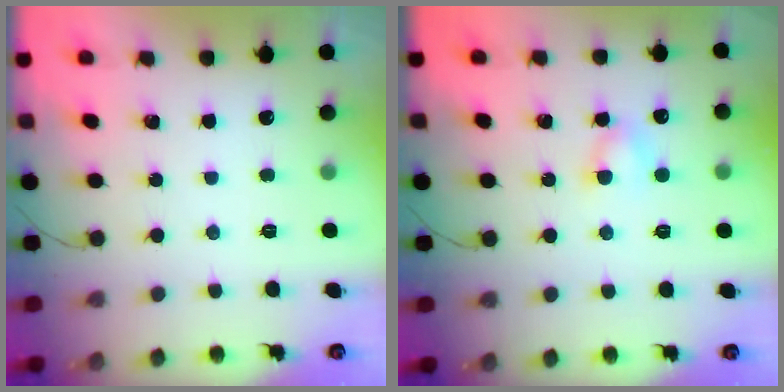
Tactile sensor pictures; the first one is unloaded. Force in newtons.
{"total": 3.7, "press": 3.7, "slide": 0.7}